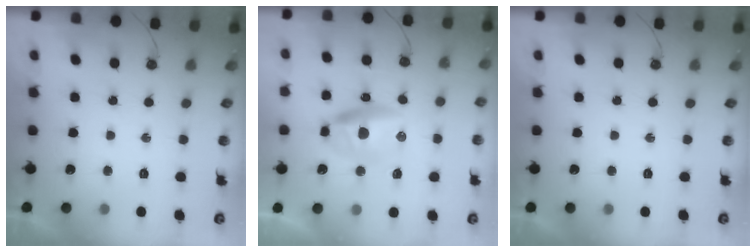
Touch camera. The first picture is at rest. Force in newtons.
{"total": 10.3, "press": 10.3, "slide": 0.8}
{"total": 0.0}